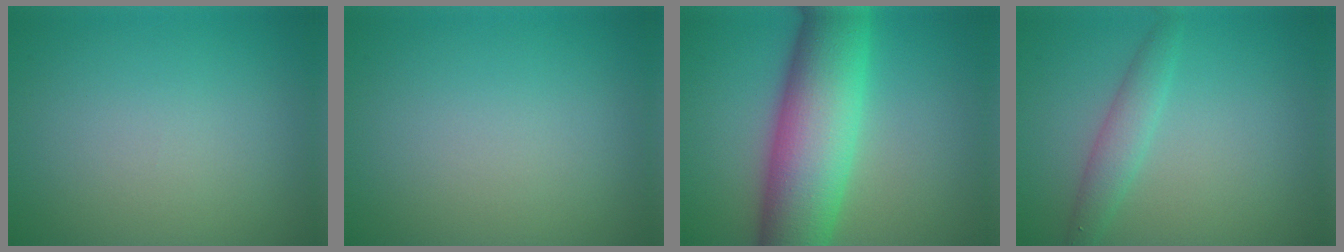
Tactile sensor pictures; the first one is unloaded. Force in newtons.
{"total": 0.0}
{"total": 11.0, "press": 11.0, "slide": 0.1}
{"total": 2.3, "press": 2.3, "slide": 0.0}